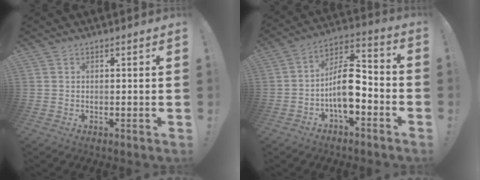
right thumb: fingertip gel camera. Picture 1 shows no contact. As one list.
[{"total": 13.1, "force": [-3.8, 7.8, 9.9], "torque": [-0.168, 0.025, -0.063]}]